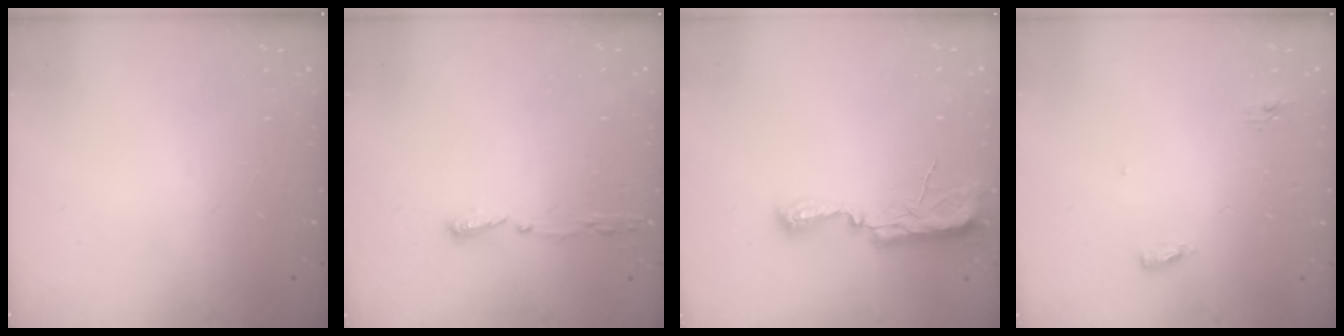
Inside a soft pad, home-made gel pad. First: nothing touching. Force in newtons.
{"total": 4.9, "press": 4.8, "slide": 1.2}
{"total": 7.7, "press": 7.7, "slide": 0.8}
{"total": 4.7, "press": 4.5, "slide": 1.1}